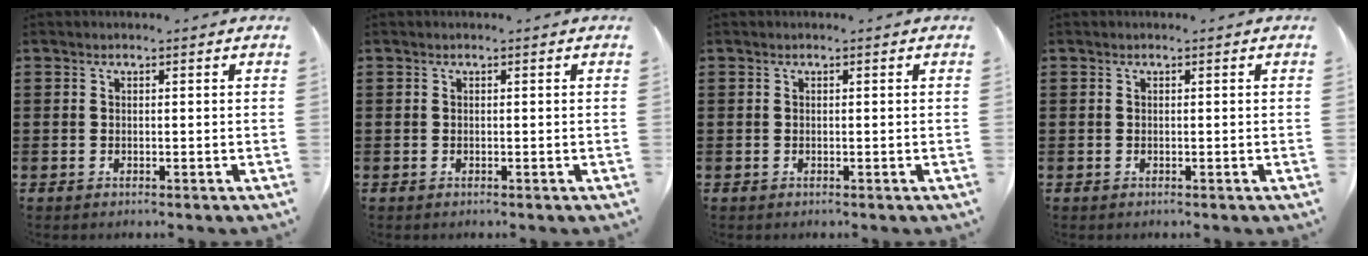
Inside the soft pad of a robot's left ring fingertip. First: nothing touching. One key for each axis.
{"total": 0.0}
{"total": 0.0}
{"total": 0.0}